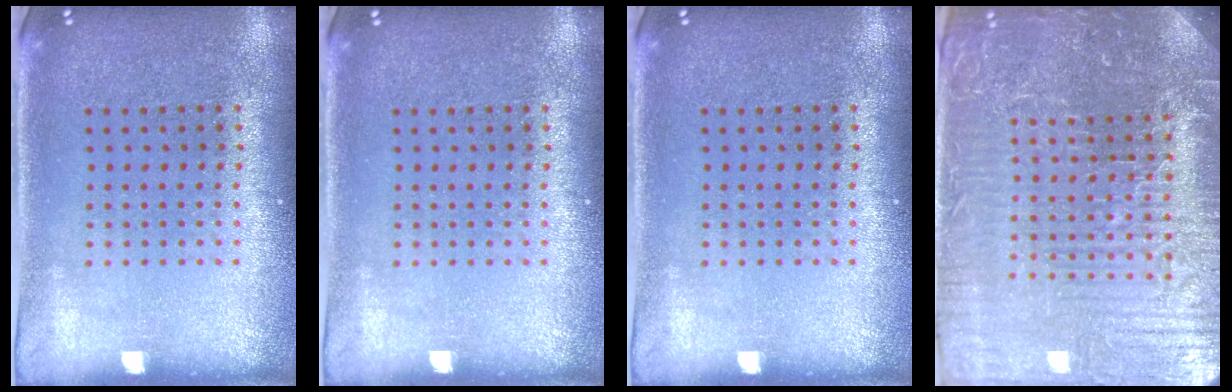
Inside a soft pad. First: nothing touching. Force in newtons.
{"total": 0.0}
{"total": 0.0}
{"total": 5.9, "press": 5.4, "slide": 2.4}